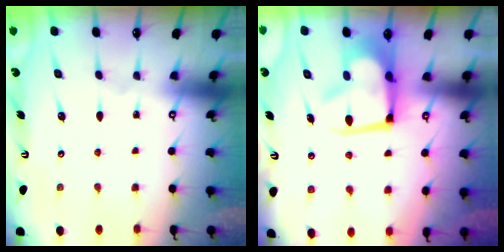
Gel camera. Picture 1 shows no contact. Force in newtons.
{"total": 5.8, "press": 5.7, "slide": 0.9}